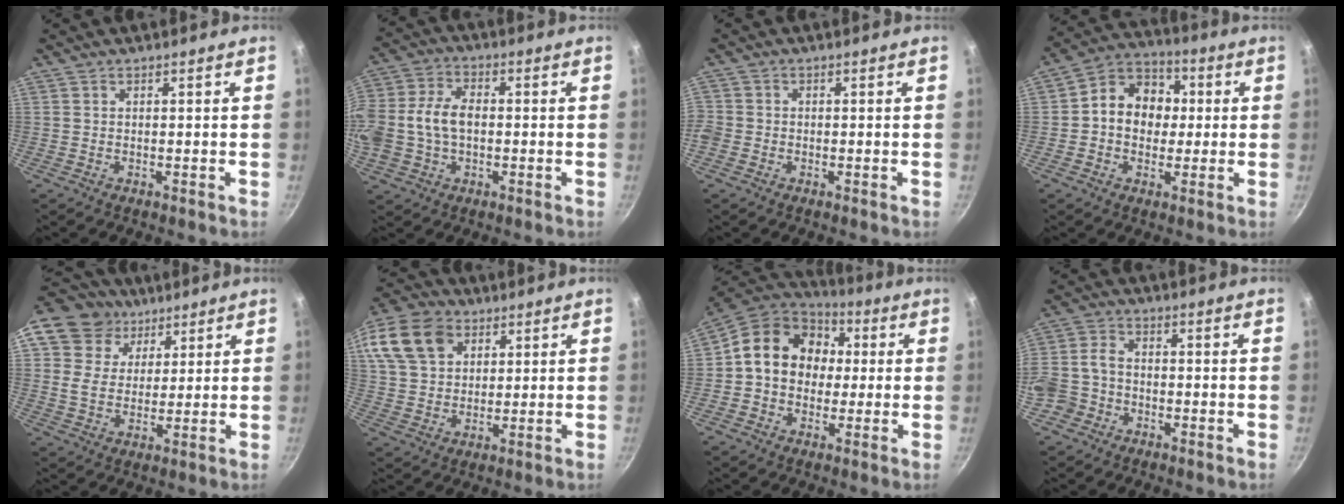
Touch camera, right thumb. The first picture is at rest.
{"total": 12.4, "force": [-0.7, 8.5, 9.0], "torque": [-0.183, 0.030, -0.022]}
{"total": 3.7, "force": [-1.4, 3.1, 1.3], "torque": [-0.032, 0.007, -0.033]}
{"total": 11.6, "force": [0.6, 9.6, 6.5], "torque": [-0.059, 0.024, -0.012]}
{"total": 13.7, "force": [8.2, 10.2, 4.0], "torque": [-0.056, -0.018, 0.140]}
{"total": 18.1, "force": [8.4, 12.9, 9.6], "torque": [-0.193, 0.013, 0.155]}
{"total": 16.4, "force": [1.6, 13.6, 9.0], "torque": [-0.119, 0.038, 0.010]}
{"total": 7.3, "force": [-3.4, 5.6, 3.2], "torque": [-0.049, 0.039, -0.075]}